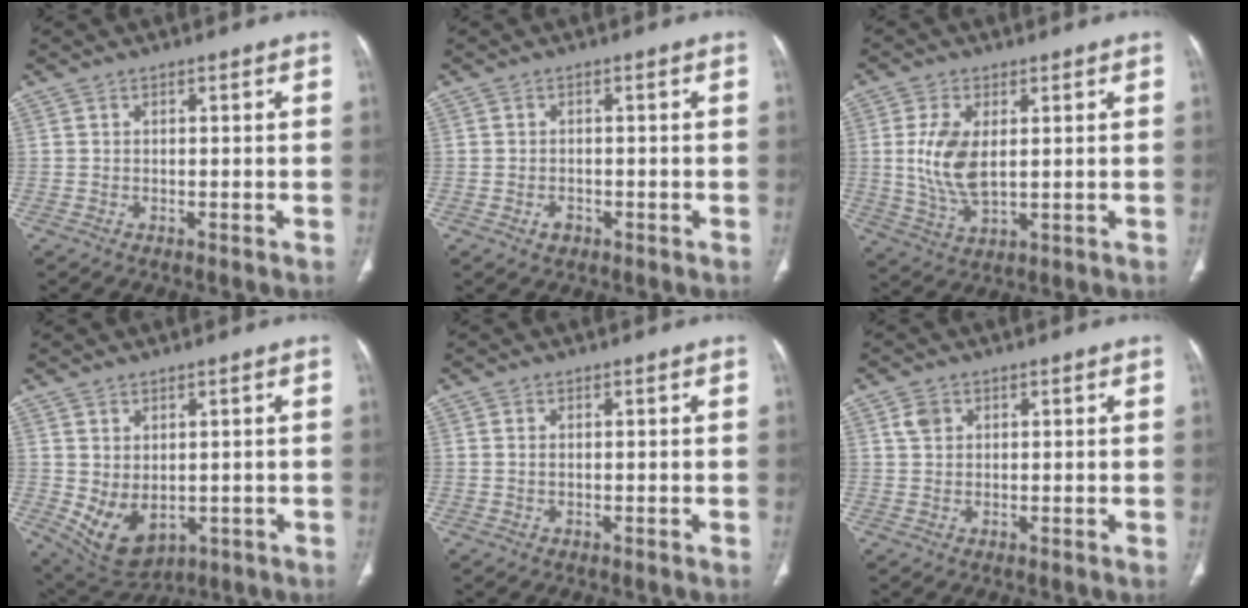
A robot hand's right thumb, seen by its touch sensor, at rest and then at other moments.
{"total": 1.8, "force": [-0.9, 1.3, 0.8], "torque": [-0.009, 0.005, -0.011]}
{"total": 9.5, "force": [1.3, 5.0, 8.0], "torque": [-0.165, -0.013, 0.036]}
{"total": 8.4, "force": [-0.8, 5.6, 6.2], "torque": [-0.095, -0.007, 0.018]}
{"total": 0.7, "force": [0.2, 0.4, 0.6], "torque": [-0.017, 0.004, 0.007]}
{"total": 2.5, "force": [1.1, 1.9, 1.2], "torque": [-0.019, 0.001, 0.024]}